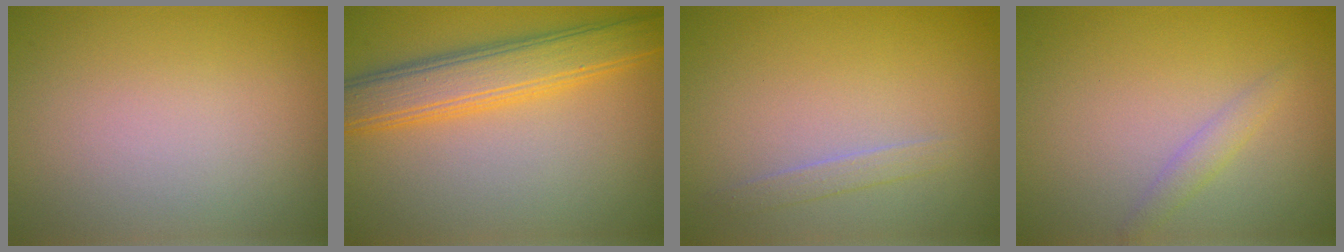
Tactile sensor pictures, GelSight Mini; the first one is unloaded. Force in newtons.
{"total": 5.7, "press": 5.7, "slide": 0.2}
{"total": 1.1, "press": 1.1, "slide": 0.1}
{"total": 1.3, "press": 1.3, "slide": 0.0}